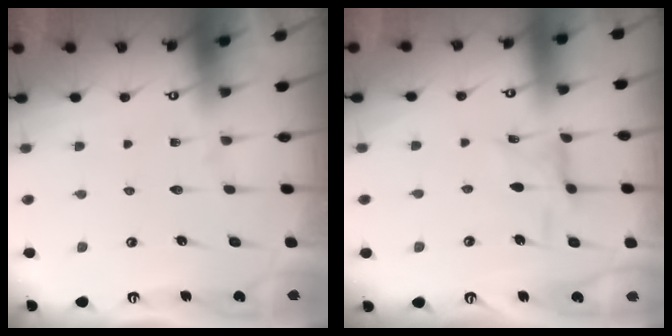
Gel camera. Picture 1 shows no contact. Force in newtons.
{"total": 3.0, "press": 3.0, "slide": 0.3}